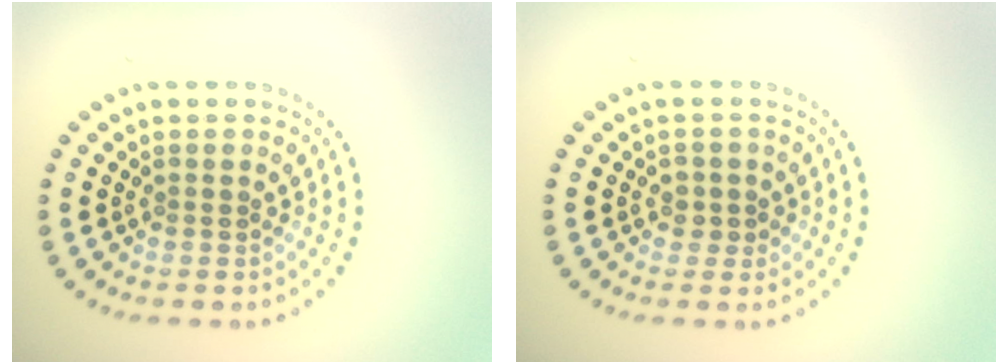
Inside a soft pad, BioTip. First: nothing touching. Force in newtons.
{"total": 1.4, "press": 1.2, "slide": 0.7}